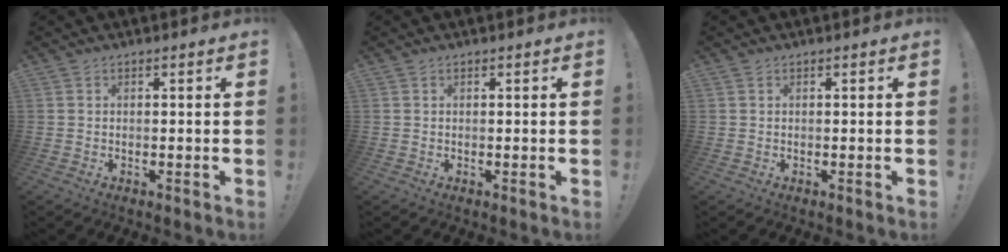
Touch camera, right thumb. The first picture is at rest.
{"total": 0.0}
{"total": 0.0}